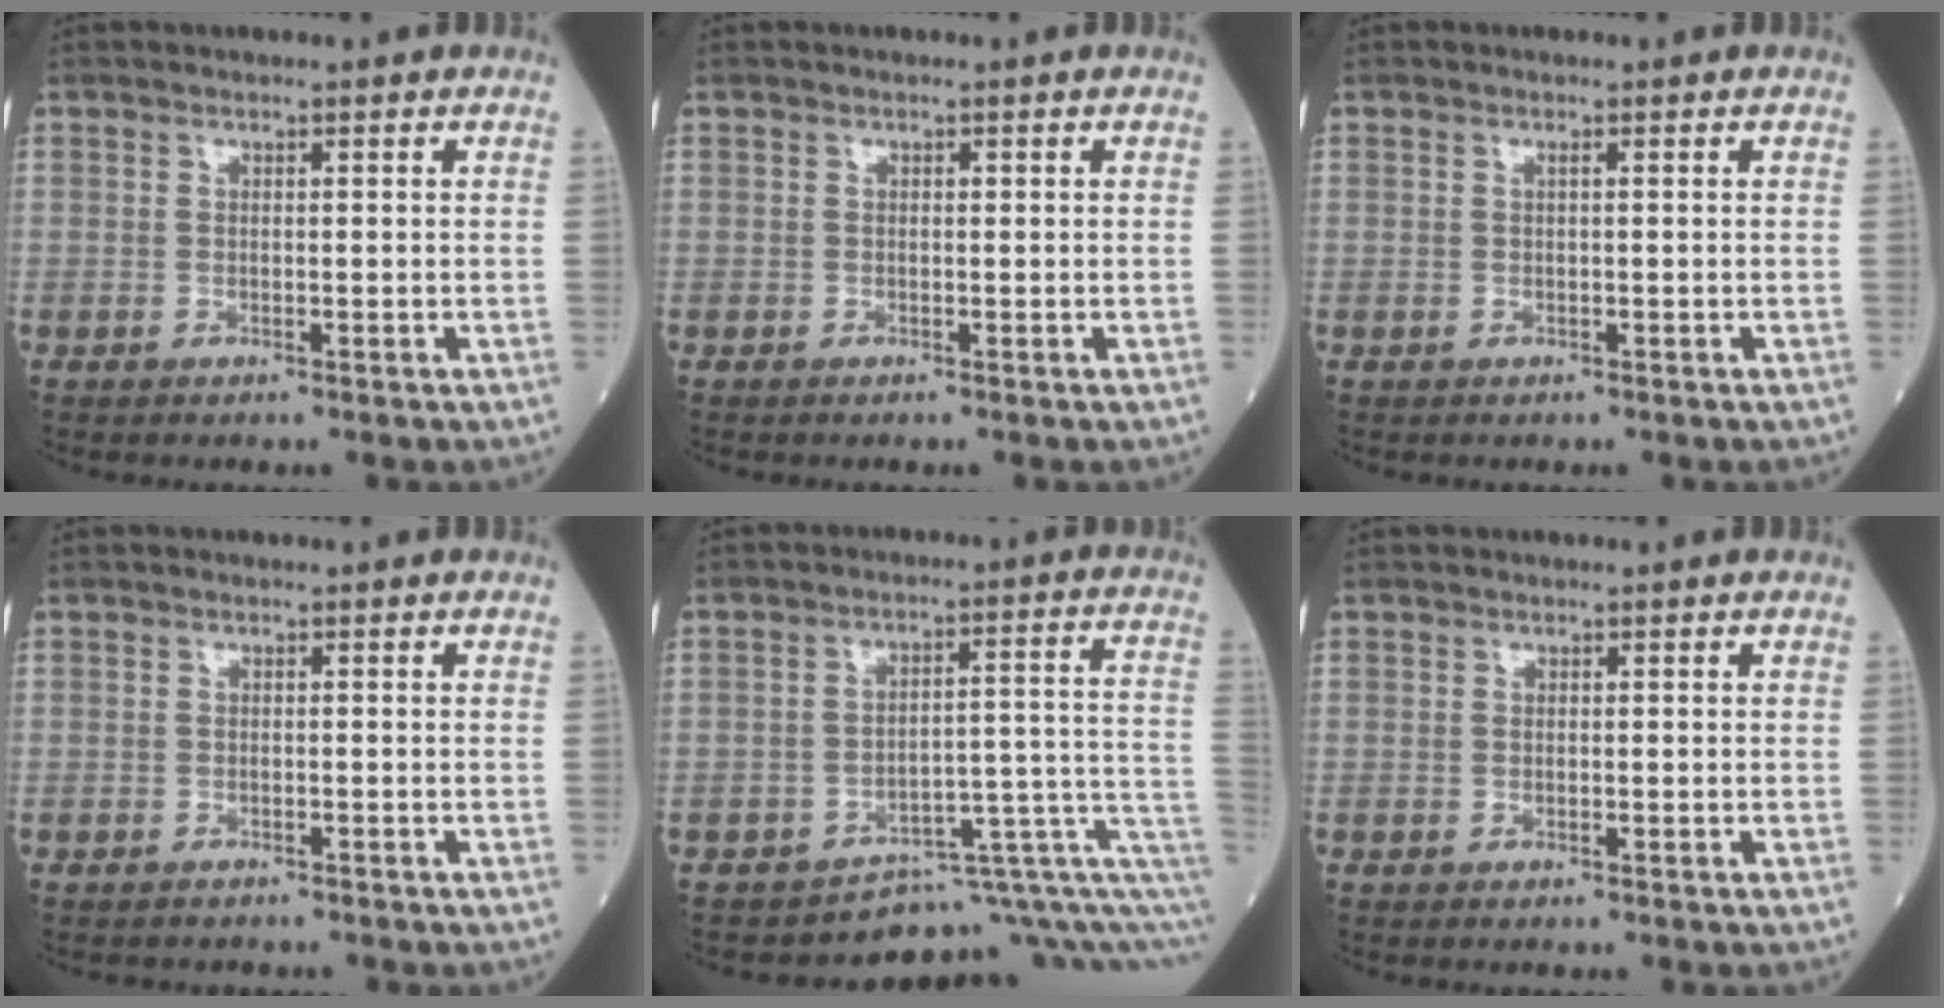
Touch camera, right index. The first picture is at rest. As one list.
[{"total": 0.6, "force": [-0.1, 0.4, 0.4], "torque": [-0.019, 0.006, -0.001]}, {"total": 0.7, "force": [0.2, 0.2, 0.6], "torque": [-0.019, 0.000, 0.003]}, {"total": 3.6, "force": [-3.1, 1.7, 0.8], "torque": [-0.020, -0.003, -0.042]}, {"total": 9.5, "force": [-6.4, 2.5, 6.5], "torque": [-0.069, 0.094, -0.079]}, {"total": 0.0}]